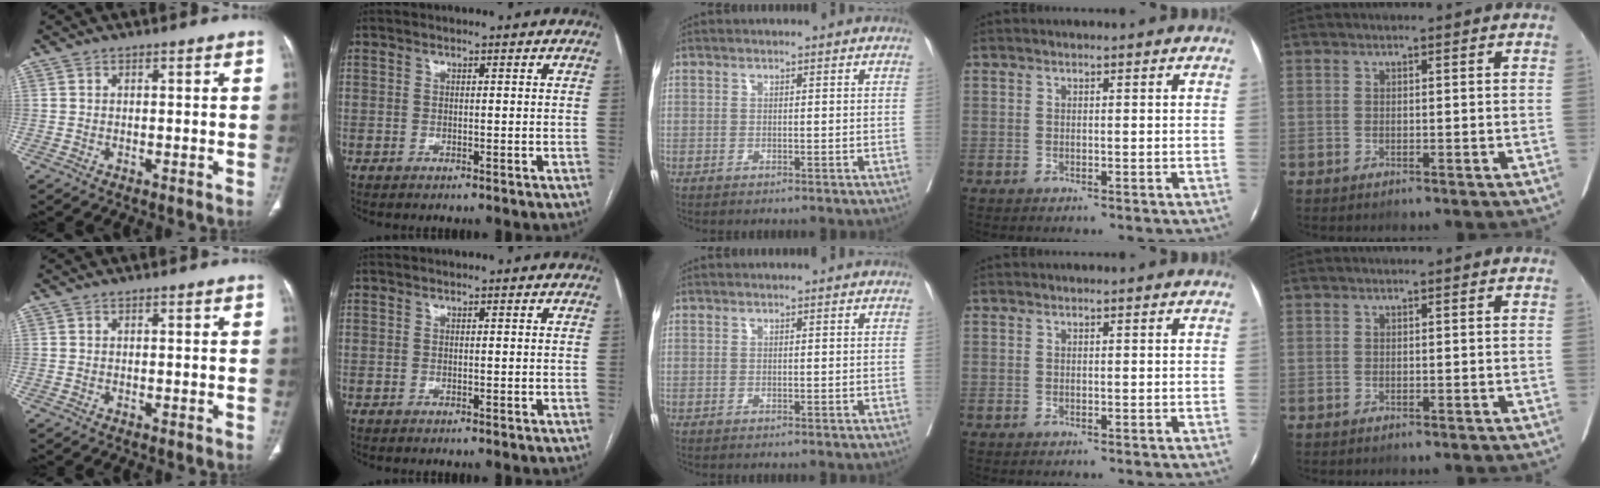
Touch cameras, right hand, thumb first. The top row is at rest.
{}